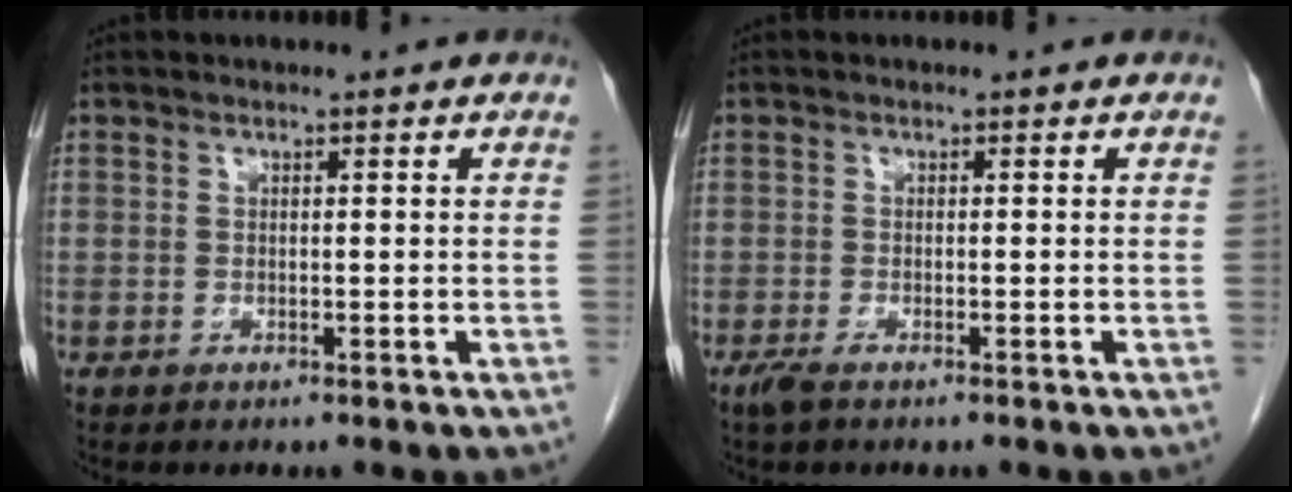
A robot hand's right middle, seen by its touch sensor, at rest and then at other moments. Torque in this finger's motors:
{"motor_torque": [-0.02, 0.10, 0.03, 0.01]}